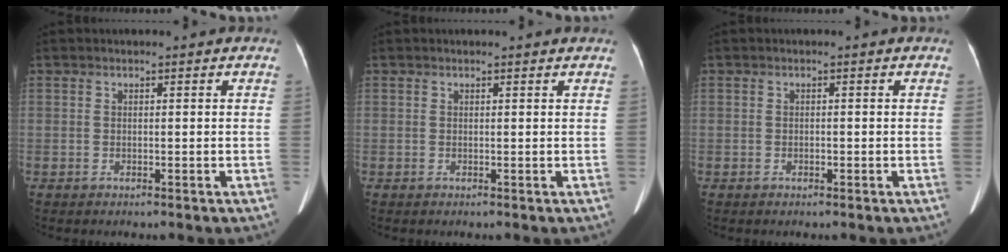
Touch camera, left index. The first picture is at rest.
{"total": 1.2, "force": [1.2, 0.0, 0.2], "torque": [-0.012, 0.001, 0.008]}
{"total": 0.6, "force": [-0.4, 0.2, 0.3], "torque": [-0.006, 0.000, -0.004]}